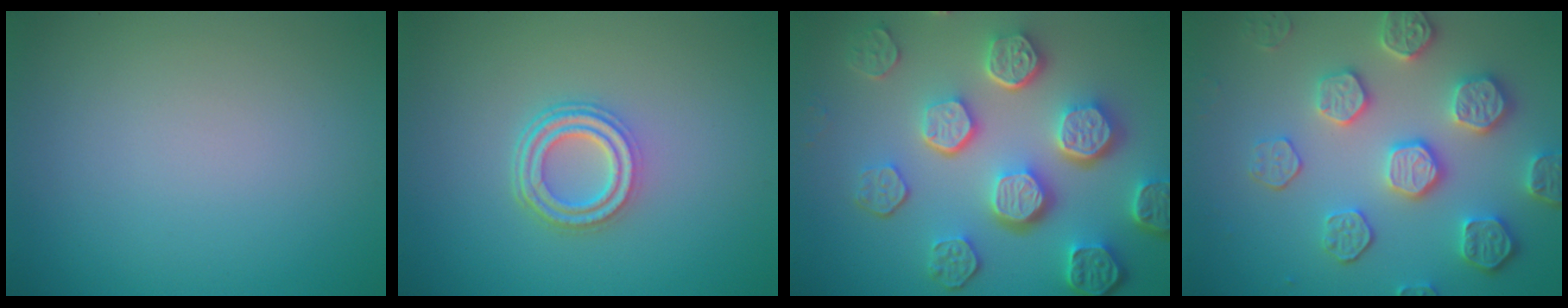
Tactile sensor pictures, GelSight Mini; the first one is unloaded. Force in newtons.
{"total": 3.9, "press": 3.0, "slide": 2.5}
{"total": 8.5, "press": 6.2, "slide": 5.8}
{"total": 5.6, "press": 5.1, "slide": 2.2}